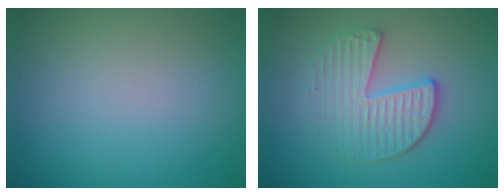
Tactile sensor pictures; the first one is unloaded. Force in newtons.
{"total": 3.5, "press": 3.3, "slide": 1.2}